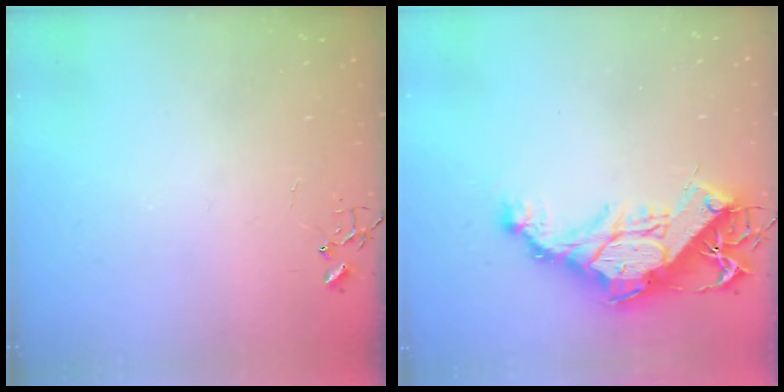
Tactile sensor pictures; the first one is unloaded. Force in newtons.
{"total": 17.8, "press": 17.8, "slide": 1.8}